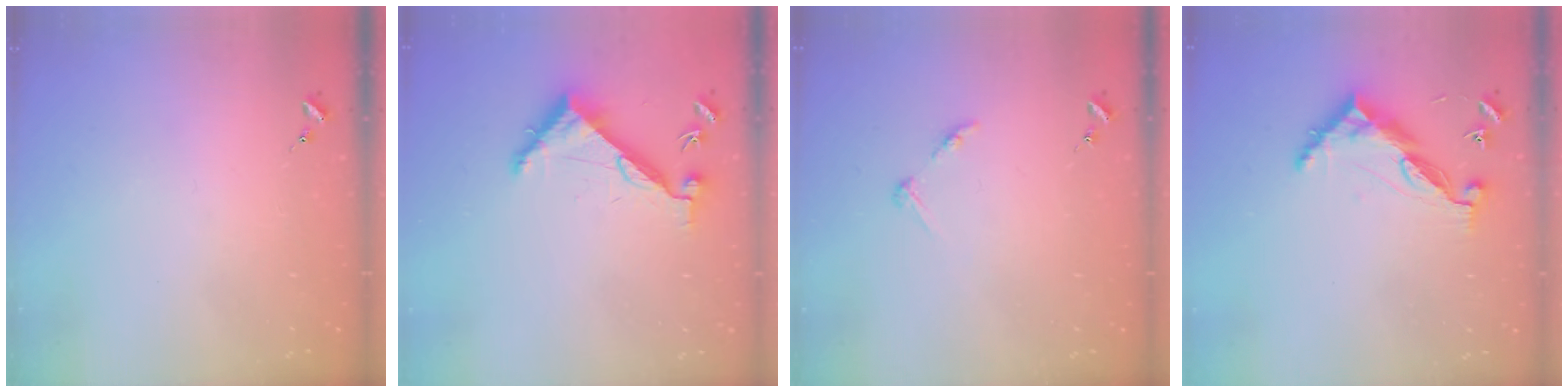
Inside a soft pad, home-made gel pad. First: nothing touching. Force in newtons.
{"total": 7.2, "press": 7.2, "slide": 0.3}
{"total": 5.2, "press": 5.2, "slide": 0.6}
{"total": 9.0, "press": 9.0, "slide": 0.8}